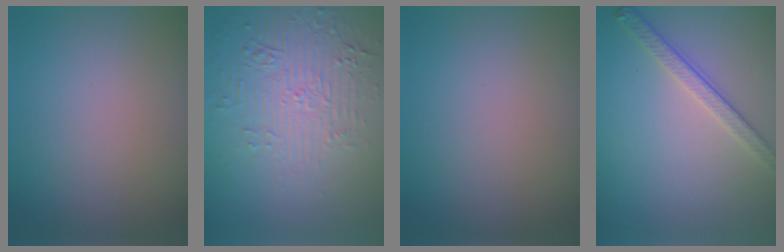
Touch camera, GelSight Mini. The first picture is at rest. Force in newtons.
{"total": 5.5, "press": 3.6, "slide": 4.1}
{"total": 0.0}
{"total": 2.8, "press": 2.6, "slide": 1.1}